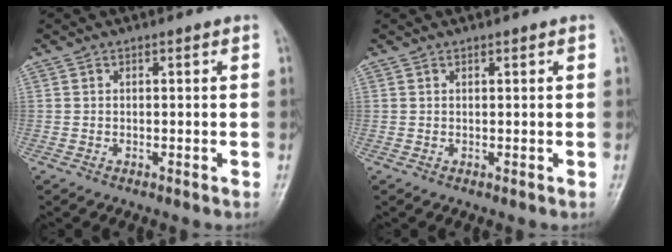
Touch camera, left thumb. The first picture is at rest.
{"total": 0.6, "force": [0.5, 0.0, 0.2], "torque": [-0.003, -0.002, 0.009]}